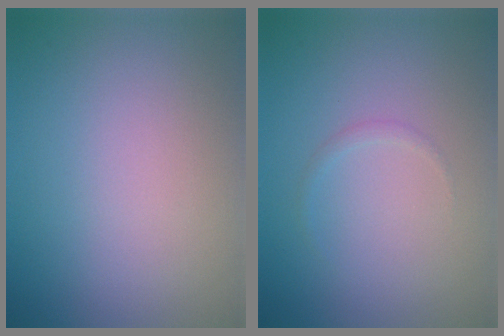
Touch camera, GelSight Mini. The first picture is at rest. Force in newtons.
{"total": 0.6, "press": 0.6, "slide": 0.0}